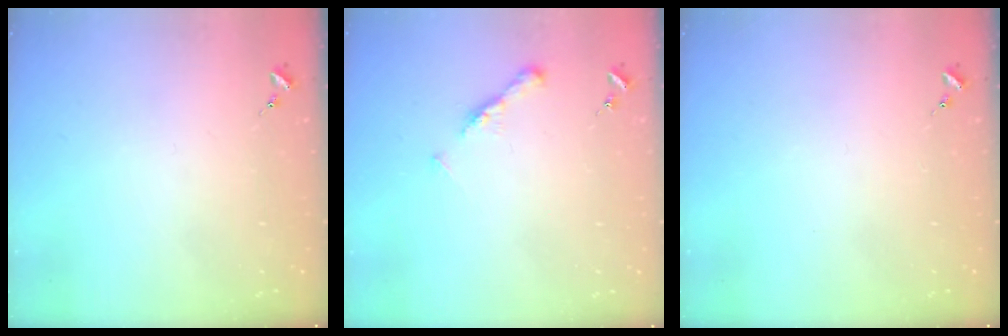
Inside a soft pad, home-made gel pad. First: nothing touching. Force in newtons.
{"total": 6.8, "press": 6.7, "slide": 0.6}
{"total": 0.0}